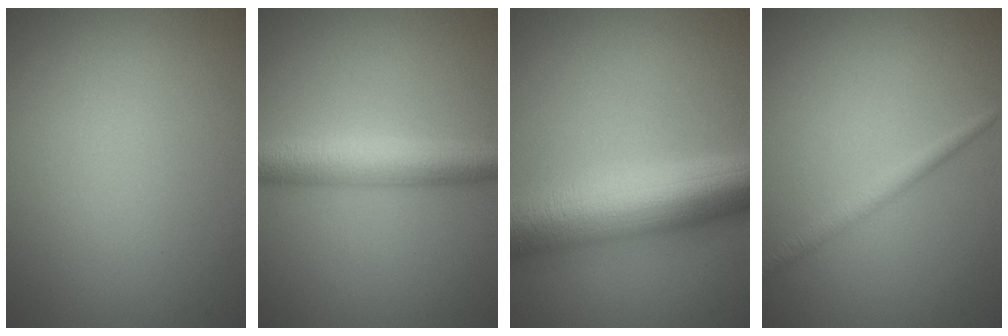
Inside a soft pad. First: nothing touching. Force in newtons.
{"total": 4.6, "press": 4.6, "slide": 0.1}
{"total": 10.5, "press": 10.5, "slide": 0.0}
{"total": 1.6, "press": 1.6, "slide": 0.1}